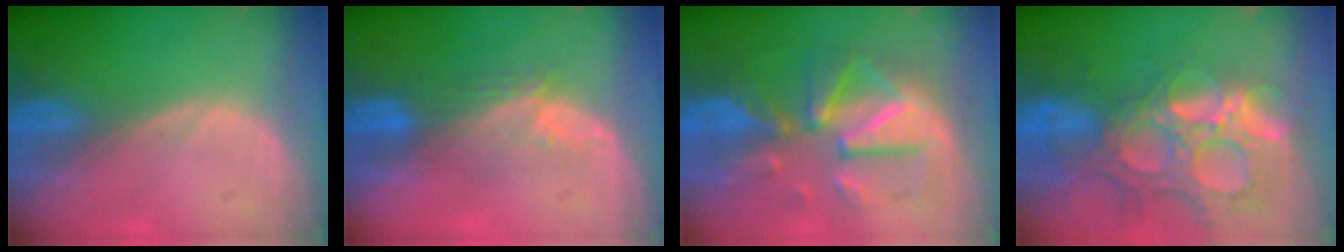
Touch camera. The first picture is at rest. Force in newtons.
{"total": 4.9, "press": 4.7, "slide": 1.6}
{"total": 10.6, "press": 10.6, "slide": 0.9}
{"total": 14.8, "press": 12.3, "slide": 8.2}